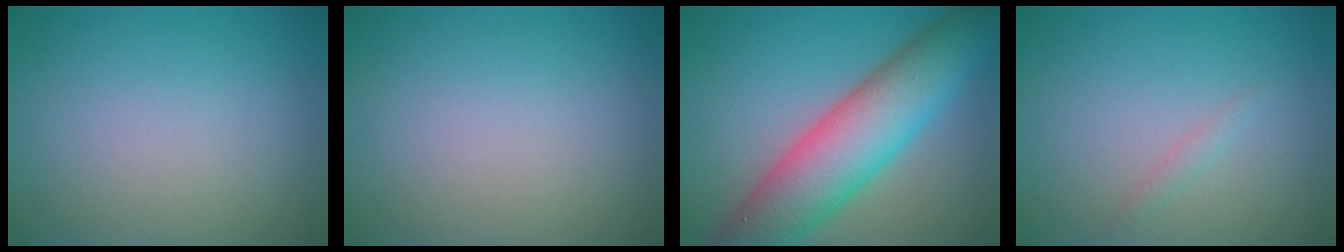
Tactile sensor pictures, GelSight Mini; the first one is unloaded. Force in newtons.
{"total": 0.0}
{"total": 10.0, "press": 10.0, "slide": 0.5}
{"total": 0.7, "press": 0.7, "slide": 0.0}